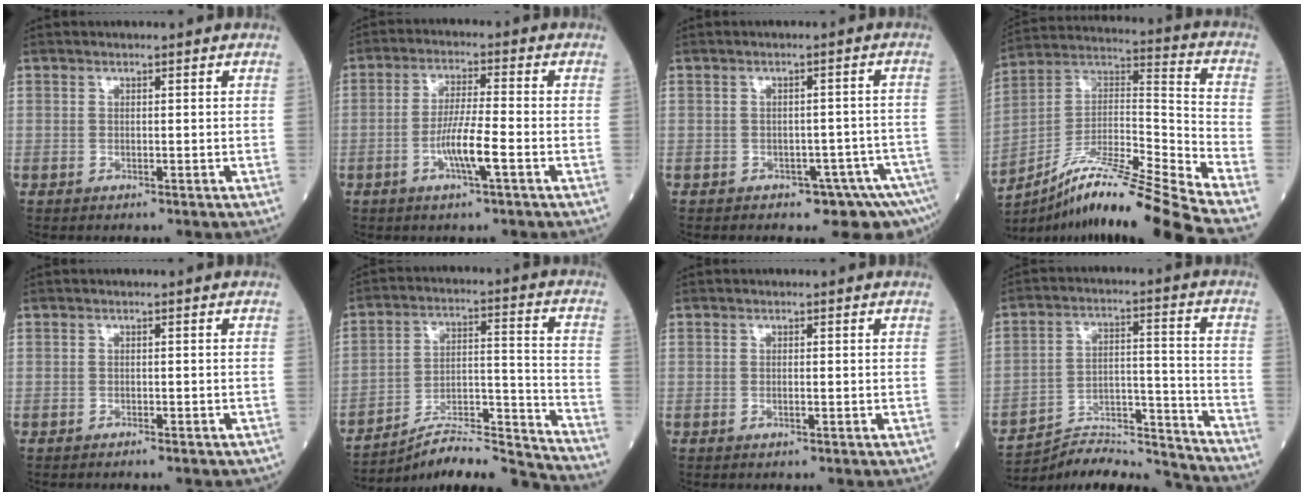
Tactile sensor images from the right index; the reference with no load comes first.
{"total": 6.4, "force": [-2.4, 0.0, 6.0], "torque": [-0.117, -0.003, -0.046]}
{"total": 7.0, "force": [-5.3, 2.8, 3.7], "torque": [-0.028, 0.016, -0.068]}
{"total": 21.1, "force": [-17.1, -1.8, 12.2], "torque": [-0.209, 0.002, -0.306]}
{"total": 2.4, "force": [-2.0, 0.5, 1.2], "torque": [-0.019, -0.004, -0.018]}
{"total": 17.7, "force": [-17.0, -1.1, 4.7], "torque": [-0.076, 0.029, -0.271]}
{"total": 0.7, "force": [-0.3, 0.0, 0.6], "torque": [-0.014, 0.000, -0.004]}
{"total": 15.9, "force": [-15.8, -0.7, 1.6], "torque": [-0.023, 0.035, -0.250]}